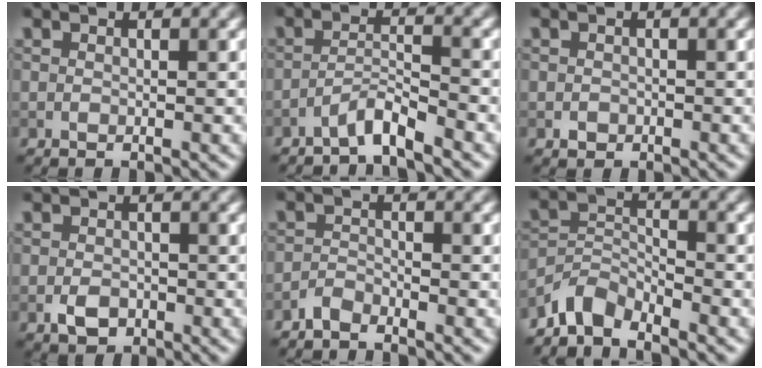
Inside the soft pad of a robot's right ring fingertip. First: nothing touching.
{"total": 2.6, "force": [-2.3, 0.1, 1.3], "torque": [-0.018, 0.010, -0.050]}
{"total": 0.9, "force": [-0.4, 0.7, 0.2], "torque": [0.002, -0.004, -0.008]}
{"total": 2.2, "force": [-1.0, 1.5, 1.3], "torque": [-0.020, -0.002, -0.020]}
{"total": 1.4, "force": [-1.3, 0.3, 0.3], "torque": [-0.005, 0.005, -0.031]}
{"total": 3.5, "force": [-3.3, 1.1, 0.7], "torque": [-0.012, 0.003, -0.078]}